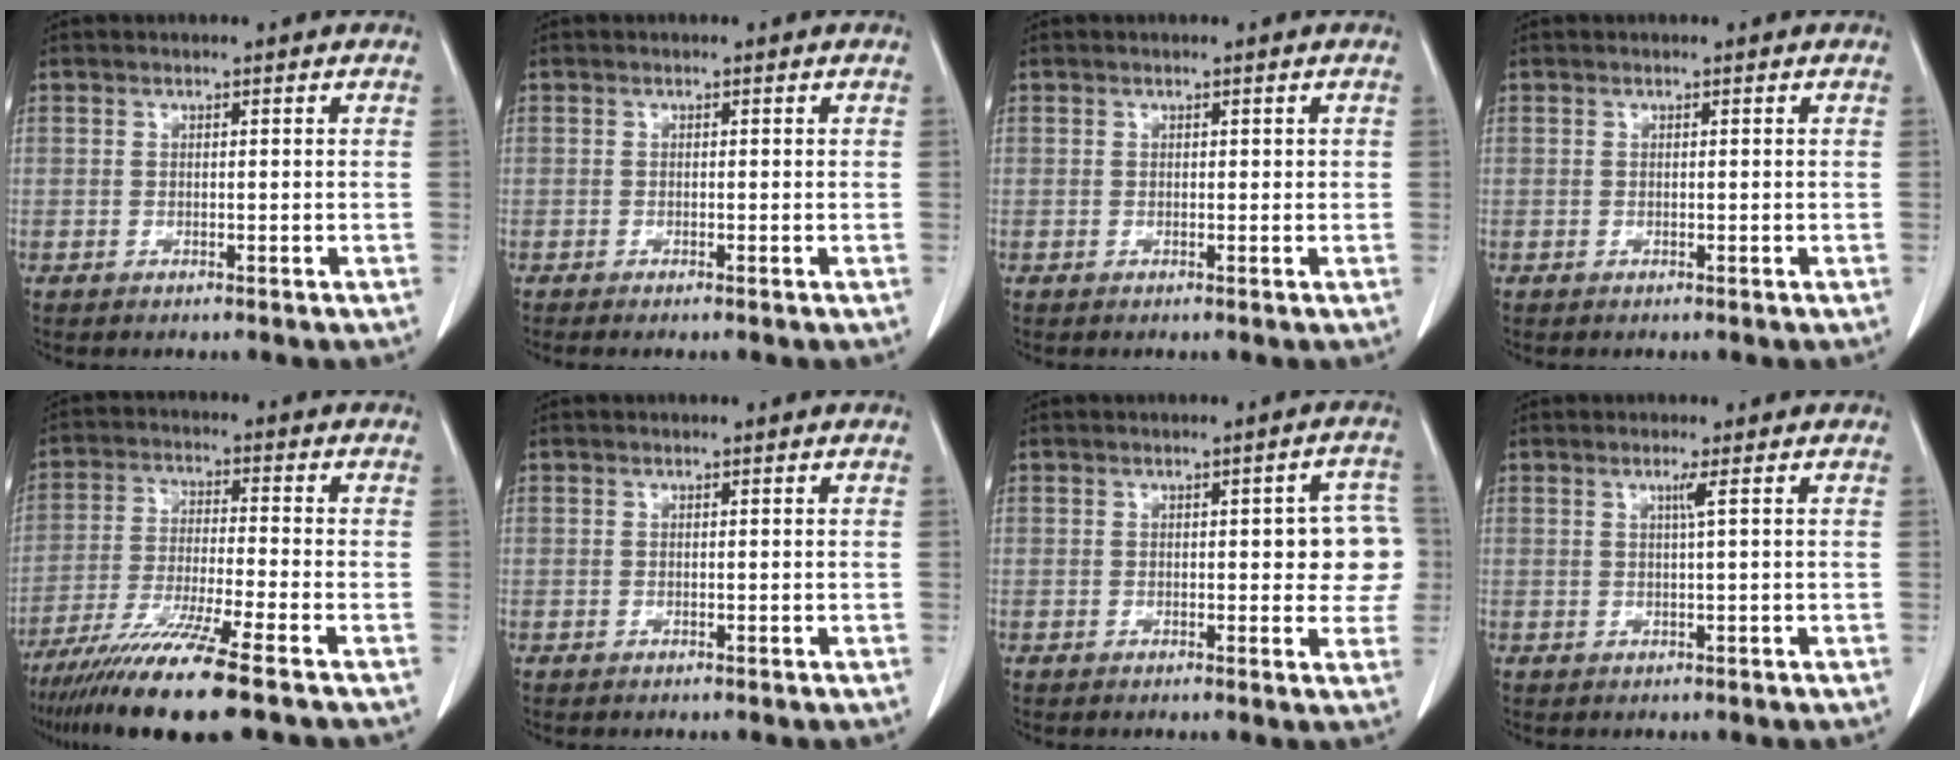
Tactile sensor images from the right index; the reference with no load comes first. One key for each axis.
{"total": 0.6, "fx": -0.5, "fy": -0.1, "fz": 0.4, "tx": -0.009, "ty": -0.001, "tz": -0.009}
{"total": 0.6, "fx": 0.2, "fy": 0.3, "fz": 0.4, "tx": -0.004, "ty": 0.006, "tz": 0.005}
{"total": 0.0}
{"total": 12.1, "fx": -8.9, "fy": -1.1, "fz": 8.2, "tx": -0.150, "ty": -0.039, "tz": -0.154}
{"total": 0.0}
{"total": 6.7, "fx": 0.4, "fy": 2.4, "fz": 6.2, "tx": -0.053, "ty": 0.016, "tz": 0.001}
{"total": 1.3, "fx": 0.4, "fy": -0.5, "fz": 1.1, "tx": -0.025, "ty": -0.002, "tz": 0.010}